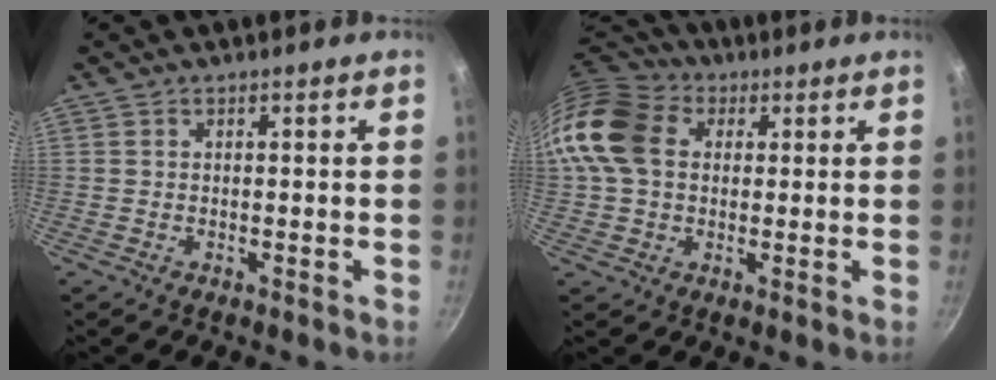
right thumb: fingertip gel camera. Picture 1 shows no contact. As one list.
[{"total": 14.8, "force": [2.2, 11.4, 9.2], "torque": [-0.171, 0.028, 0.023]}]